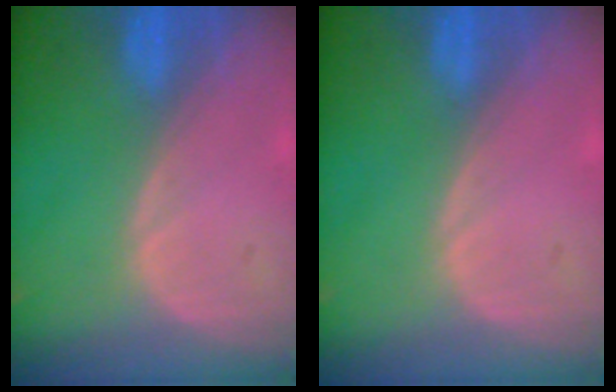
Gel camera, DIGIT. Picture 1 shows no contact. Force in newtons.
{"total": 0.0}